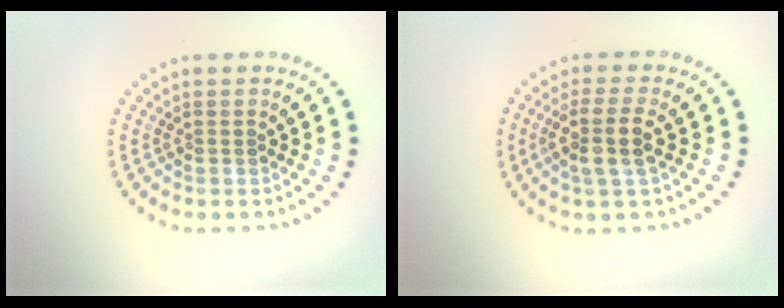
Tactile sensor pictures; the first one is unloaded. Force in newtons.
{"total": 3.3, "press": 2.9, "slide": 1.6}